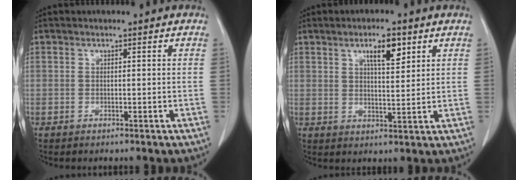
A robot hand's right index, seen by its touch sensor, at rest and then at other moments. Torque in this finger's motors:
{"motor_torque": [0.74, 0.35, 0.35, 0.08]}